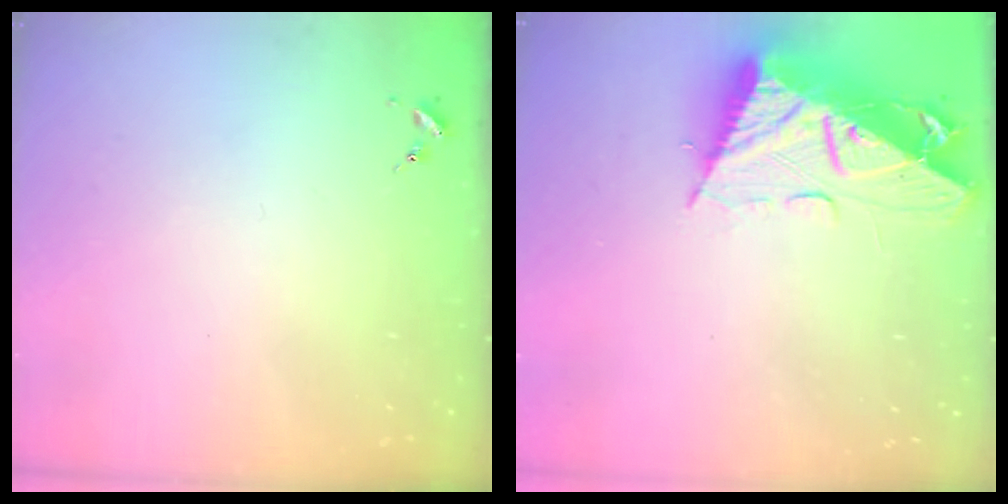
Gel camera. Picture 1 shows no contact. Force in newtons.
{"total": 16.6, "press": 16.5, "slide": 1.5}